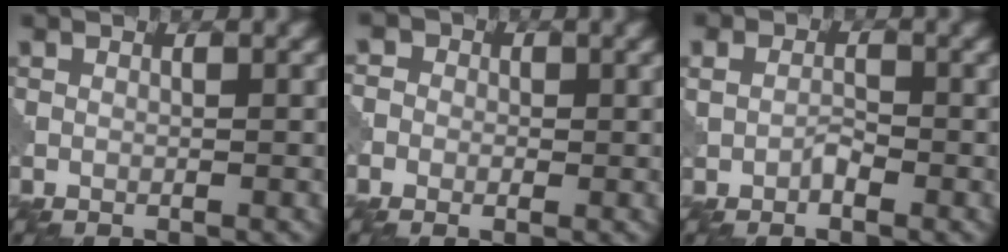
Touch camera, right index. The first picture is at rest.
{"total": 3.4, "force": [0.6, 3.0, 1.4], "torque": [0.003, 0.015, -0.031]}
{"total": 1.6, "force": [-0.3, 1.3, 1.0], "torque": [-0.020, 0.001, -0.009]}